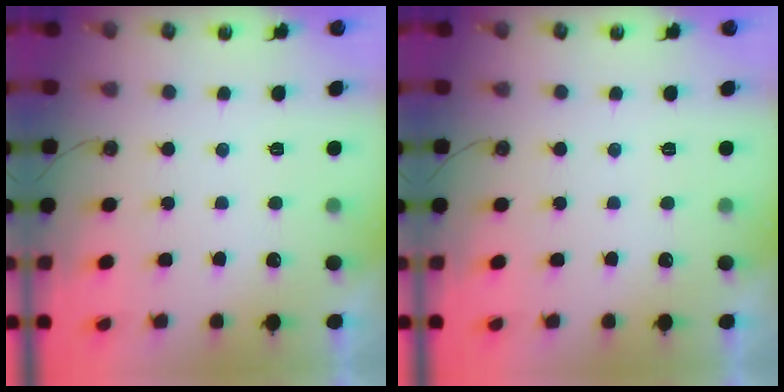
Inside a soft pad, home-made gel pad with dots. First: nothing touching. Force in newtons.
{"total": 0.0}